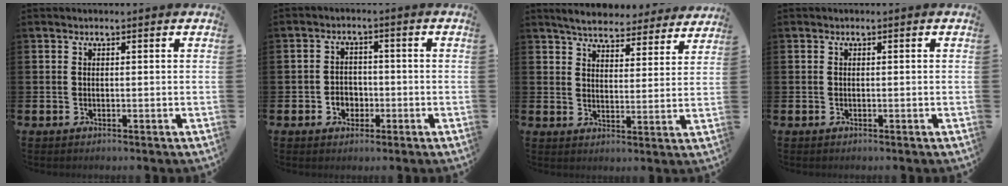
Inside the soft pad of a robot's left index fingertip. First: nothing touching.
{"total": 2.8, "force": [-1.0, 2.4, 1.0], "torque": [-0.011, -0.001, -0.026]}
{"total": 5.3, "force": [5.2, 0.7, 0.8], "torque": [-0.031, -0.036, 0.088]}
{"total": 0.0}